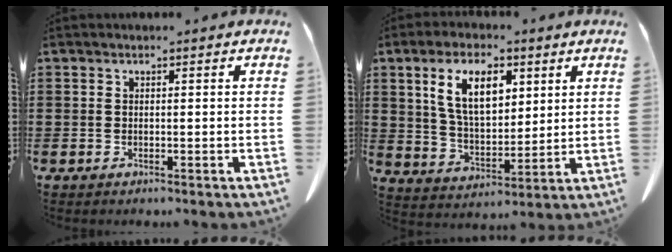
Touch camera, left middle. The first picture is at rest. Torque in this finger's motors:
{"motor_torque": [2.14, 0.00, 0.49, 0.15]}